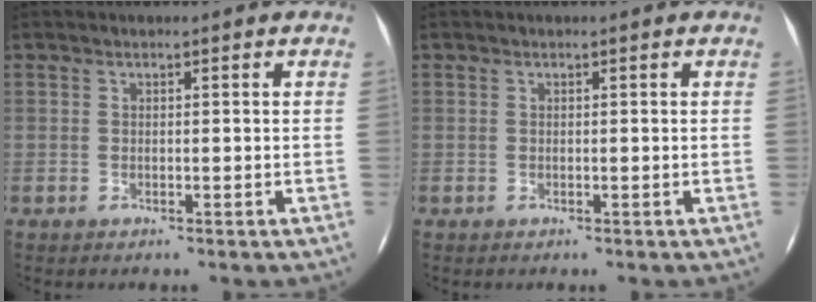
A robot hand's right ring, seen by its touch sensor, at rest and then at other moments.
{"total": 0.0}